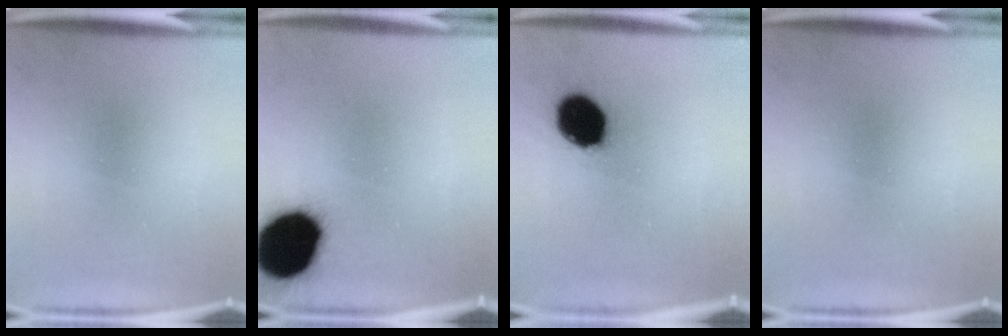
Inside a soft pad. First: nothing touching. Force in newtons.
{"total": 17.9}
{"total": 14.0}
{"total": 0.0}